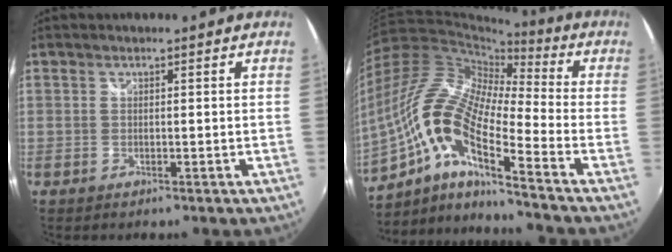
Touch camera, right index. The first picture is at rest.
{"total": 18.6, "force": [-8.2, 4.4, 16.1], "torque": [-0.282, -0.020, -0.180]}